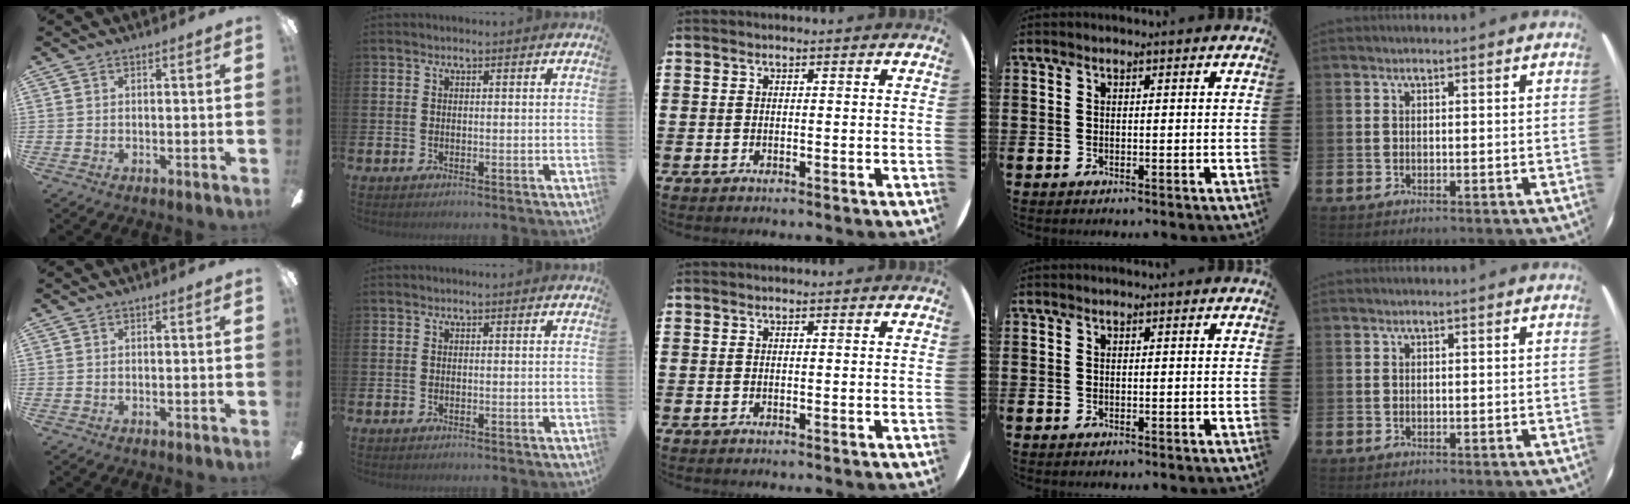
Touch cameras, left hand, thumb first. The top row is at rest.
{}